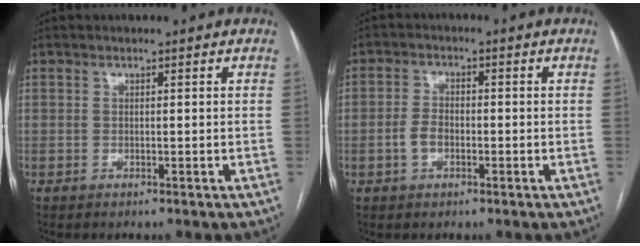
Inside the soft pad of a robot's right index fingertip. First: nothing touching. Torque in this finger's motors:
{"motor_torque": [0.37, 0.01, 0.17, 0.04]}